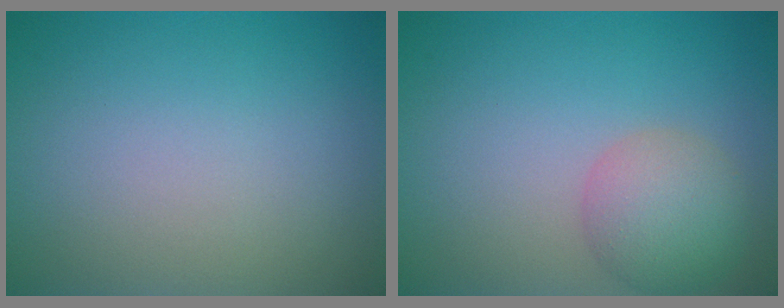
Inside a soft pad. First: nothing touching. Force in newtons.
{"total": 4.1, "press": 4.1, "slide": 0.3}